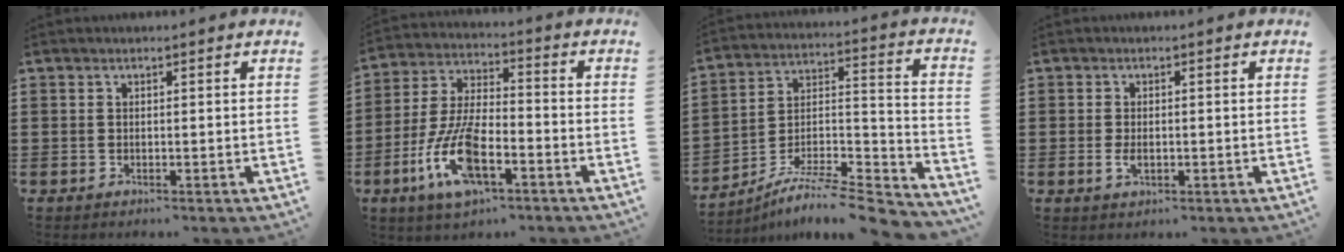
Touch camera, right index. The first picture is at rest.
{"total": 11.4, "force": [-5.1, 4.3, 9.2], "torque": [-0.214, -0.005, -0.100]}
{"total": 7.8, "force": [-6.7, 1.4, 3.7], "torque": [-0.055, 0.008, -0.132]}
{"total": 2.0, "force": [-0.3, 1.0, 1.7], "torque": [-0.034, 0.000, -0.005]}